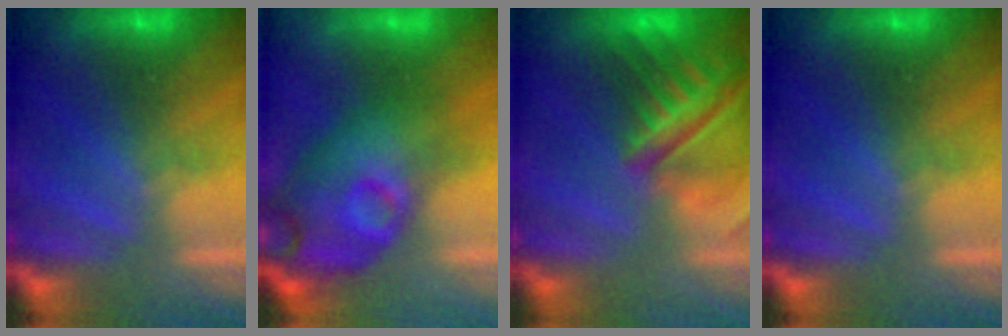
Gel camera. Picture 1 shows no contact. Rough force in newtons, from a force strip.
{"total": 4.6}
{"total": 6.2}
{"total": 0.0}